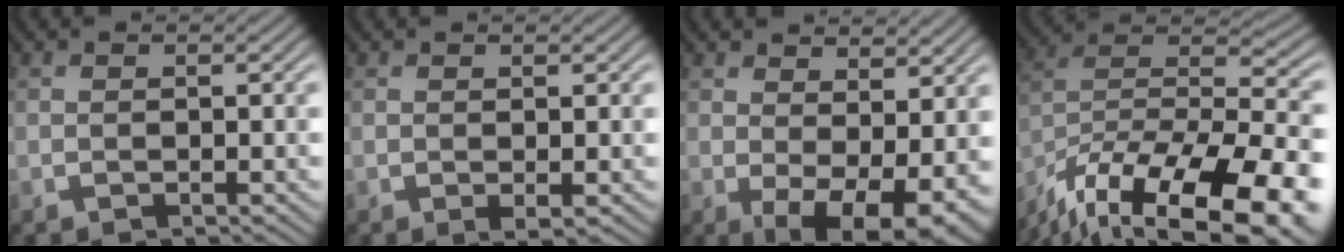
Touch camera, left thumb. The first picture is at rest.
{"total": 0.8, "force": [0.2, 0.1, 0.8], "torque": [-0.015, -0.003, 0.002]}
{"total": 8.1, "force": [0.3, 4.0, 7.1], "torque": [-0.102, -0.016, 0.018]}
{"total": 19.2, "force": [-13.5, 6.7, 11.9], "torque": [-0.189, -0.020, -0.200]}